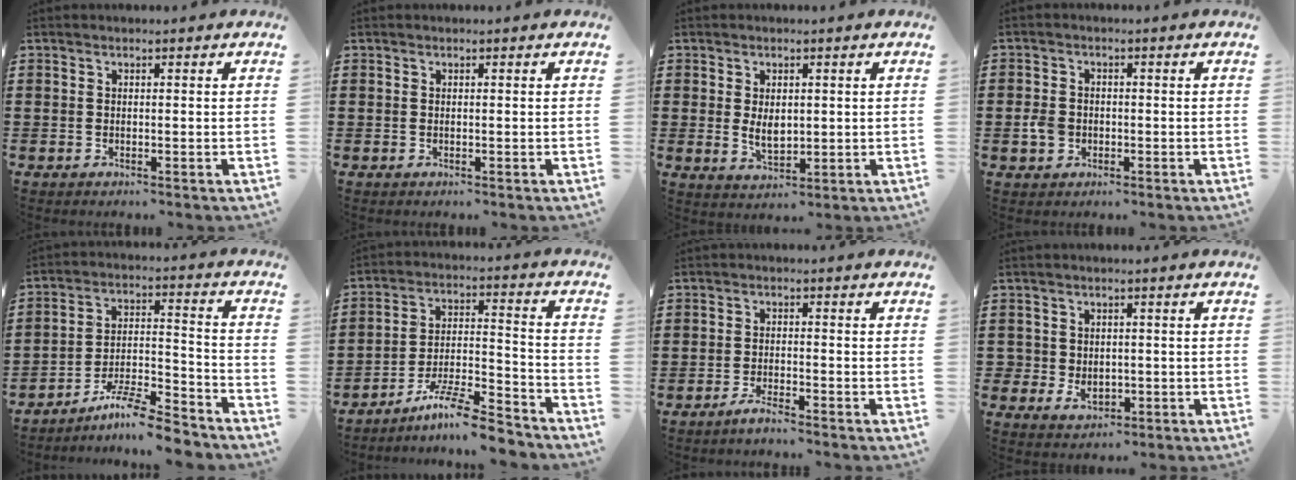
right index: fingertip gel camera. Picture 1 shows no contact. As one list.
[{"total": 0.0}, {"total": 3.8, "force": [0.3, 2.3, 3.1], "torque": [-0.053, 0.004, 0.004]}, {"total": 3.3, "force": [-0.7, 2.6, 1.8], "torque": [-0.050, 0.001, -0.018]}, {"total": 9.0, "force": [-7.9, 0.5, 4.2], "torque": [-0.072, 0.012, -0.150]}, {"total": 10.1, "force": [-8.6, 0.8, 5.2], "torque": [-0.093, 0.015, -0.164]}, {"total": 2.1, "force": [-1.9, 0.1, 1.0], "torque": [-0.018, 0.002, -0.034]}, {"total": 3.0, "force": [-0.3, 2.7, 1.4], "torque": [-0.037, 0.005, -0.008]}]